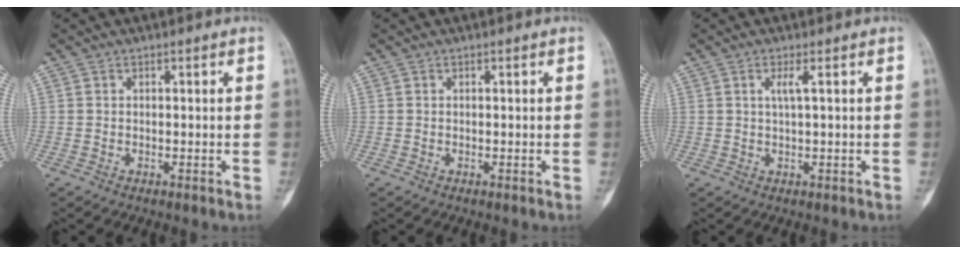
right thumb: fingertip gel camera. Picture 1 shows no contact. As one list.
[{"total": 0.0}, {"total": 1.9, "force": [0.6, -0.1, 1.8], "torque": [-0.044, 0.000, 0.013]}]